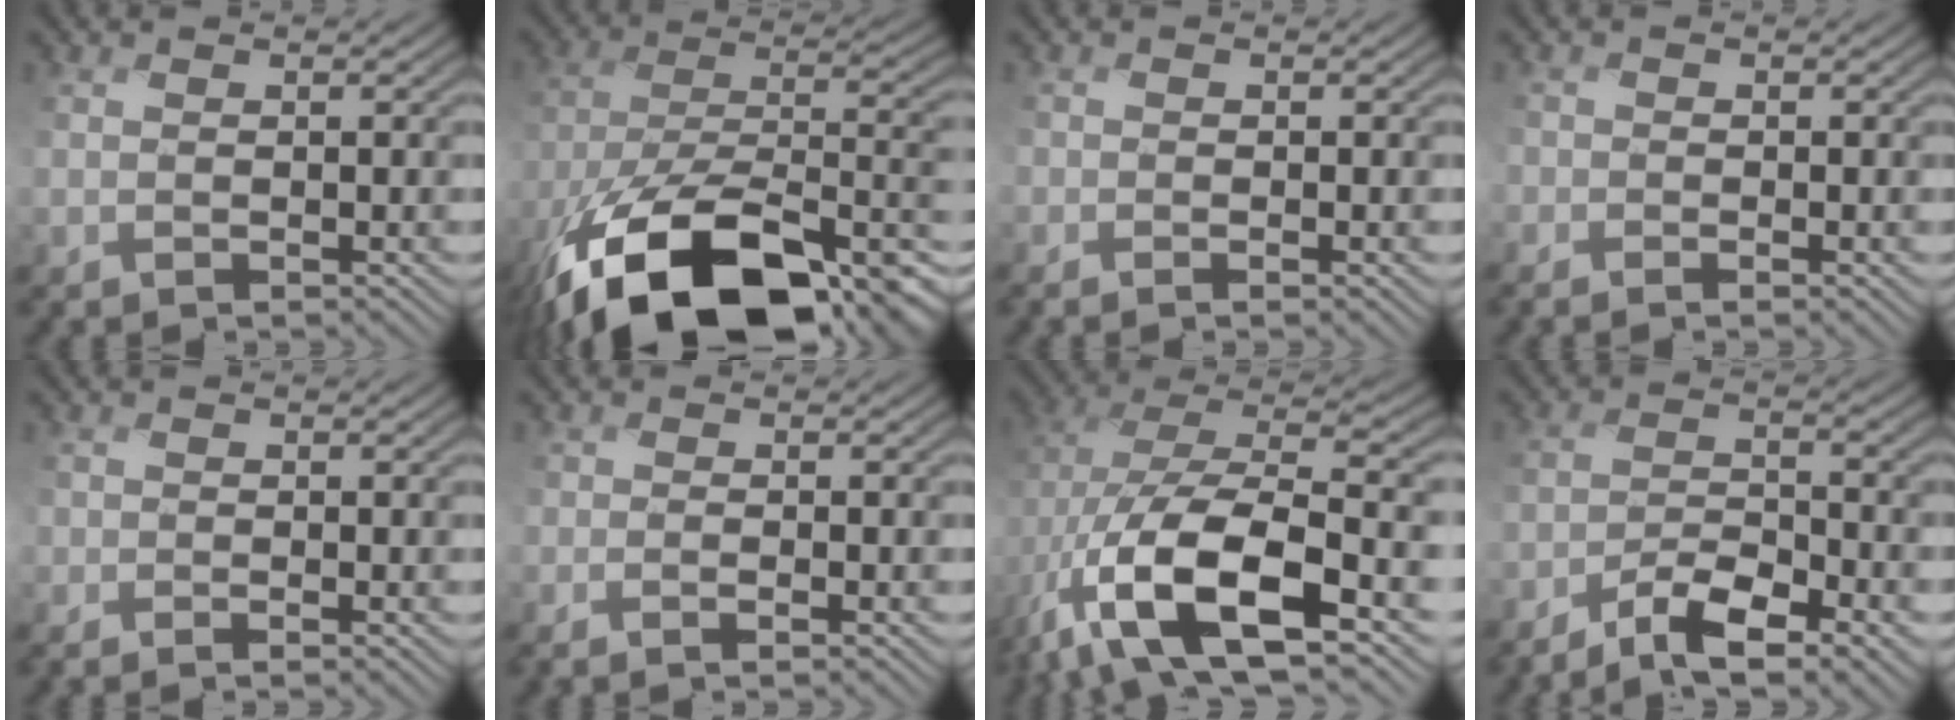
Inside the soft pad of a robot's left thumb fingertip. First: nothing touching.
{"total": 20.8, "force": [-12.9, 8.8, 13.7], "torque": [-0.261, -0.062, -0.193]}
{"total": 0.7, "force": [-0.6, 0.2, 0.3], "torque": [-0.002, -0.002, -0.013]}
{"total": 1.0, "force": [-0.8, 0.5, 0.3], "torque": [-0.001, -0.002, -0.021]}
{"total": 0.7, "force": [-0.5, 0.4, 0.3], "torque": [0.002, -0.003, -0.015]}
{"total": 1.2, "force": [-0.8, 0.1, 0.9], "torque": [-0.014, 0.002, -0.017]}
{"total": 16.1, "force": [-6.4, 7.0, 13.0], "torque": [-0.280, -0.010, -0.118]}
{"total": 7.2, "force": [-5.4, 1.5, 4.7], "torque": [-0.084, 0.003, -0.098]}